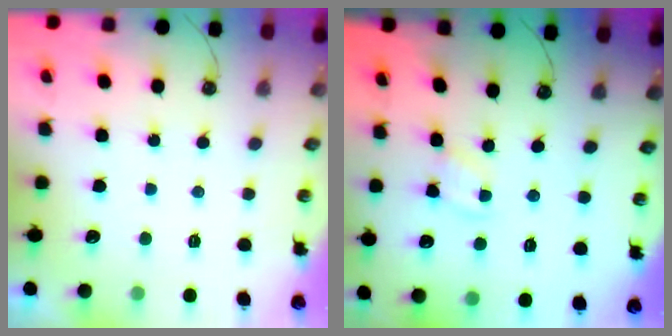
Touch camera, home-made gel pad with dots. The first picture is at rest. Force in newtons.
{"total": 2.6, "press": 2.6, "slide": 0.4}